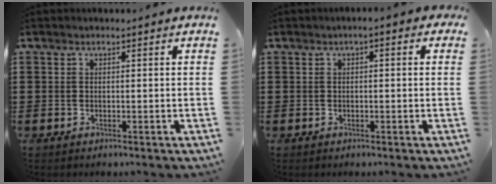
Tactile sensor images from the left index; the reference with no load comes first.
{"total": 1.3, "force": [-0.5, 0.4, 1.2], "torque": [-0.022, -0.002, -0.011]}